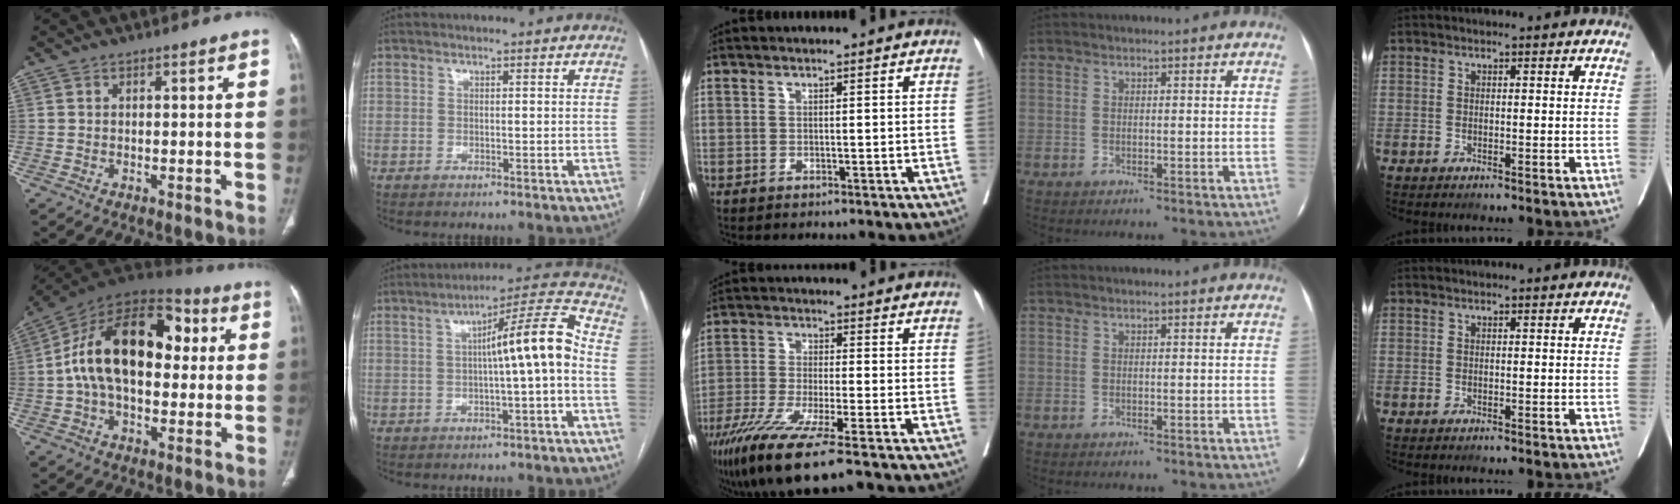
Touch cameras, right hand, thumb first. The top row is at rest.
{"thumb": {"total": 22.1, "force": [2.7, 13.2, 17.5], "torque": [-0.276, 0.038, 0.034]}, "index": {"total": 10.8, "force": [-0.4, 0.1, 10.7], "torque": [-0.159, 0.028, -0.010]}, "middle": {"total": 12.7, "force": [-8.3, 0.4, 9.5], "torque": [-0.174, -0.039, -0.142]}}